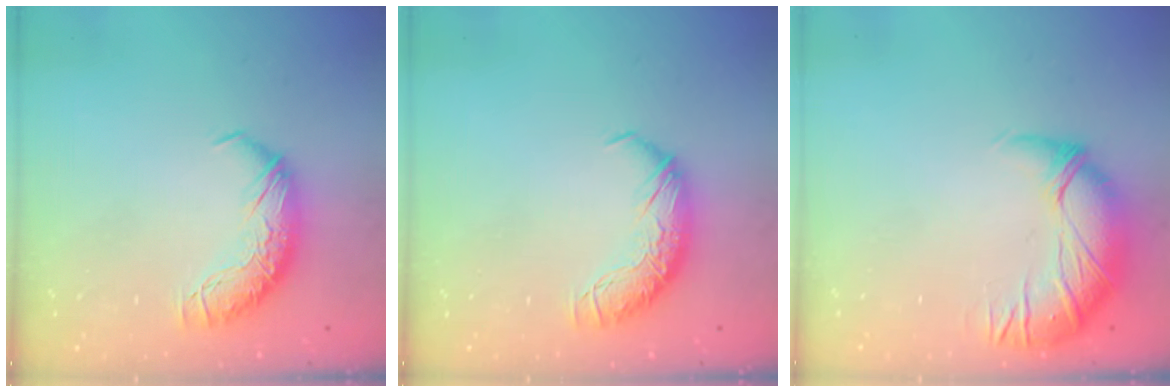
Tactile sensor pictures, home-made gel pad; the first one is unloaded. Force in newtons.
{"total": 0.0}
{"total": 2.8, "press": 1.3, "slide": 2.4}